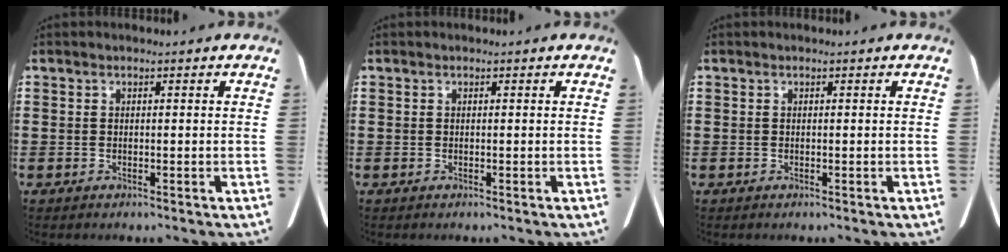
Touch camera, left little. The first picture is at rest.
{"total": 0.0}
{"total": 0.0}